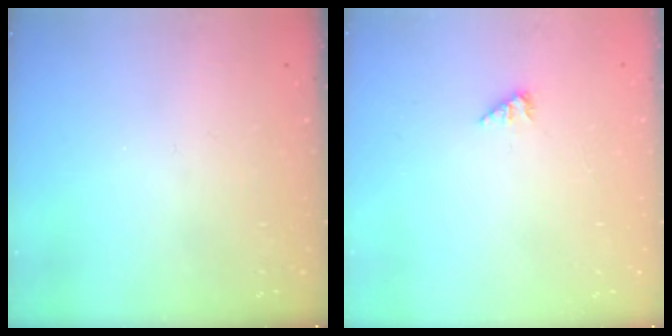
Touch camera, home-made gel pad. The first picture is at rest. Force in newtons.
{"total": 1.7, "press": 1.7, "slide": 0.3}